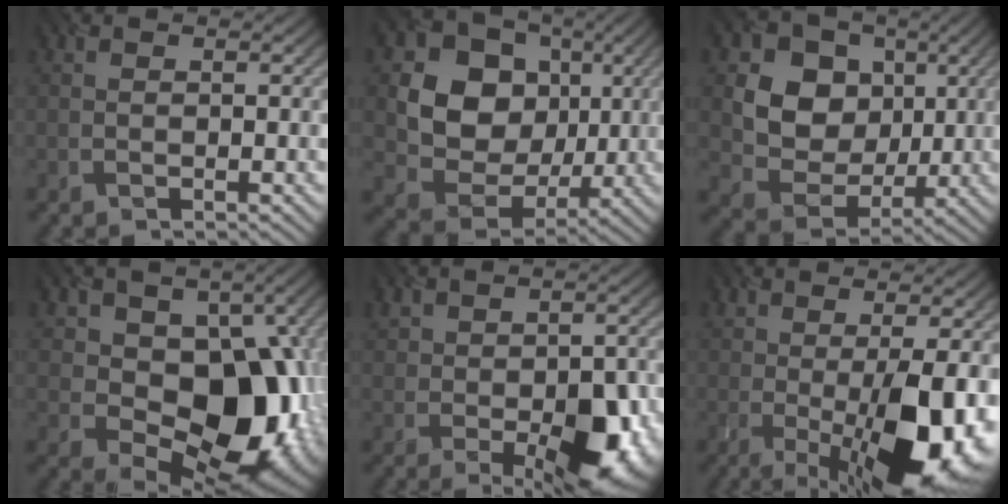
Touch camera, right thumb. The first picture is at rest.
{"total": 12.0, "force": [2.3, 10.3, 5.7], "torque": [-0.133, -0.002, 0.033]}
{"total": 10.5, "force": [2.8, 8.9, 4.7], "torque": [-0.127, 0.003, 0.053]}
{"total": 15.1, "force": [-0.4, 10.8, 10.5], "torque": [-0.130, -0.026, 0.003]}
{"total": 10.3, "force": [-2.4, 6.1, 7.9], "torque": [-0.113, -0.026, -0.018]}
{"total": 12.9, "force": [-2.6, 4.3, 11.9], "torque": [-0.178, -0.009, -0.027]}